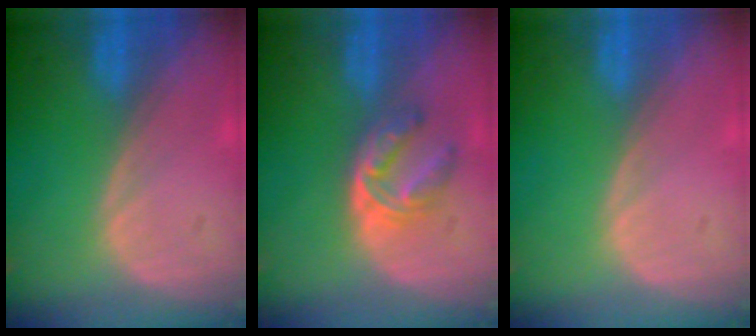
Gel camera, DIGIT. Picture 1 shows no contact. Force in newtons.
{"total": 6.2, "press": 5.0, "slide": 3.6}
{"total": 0.0}